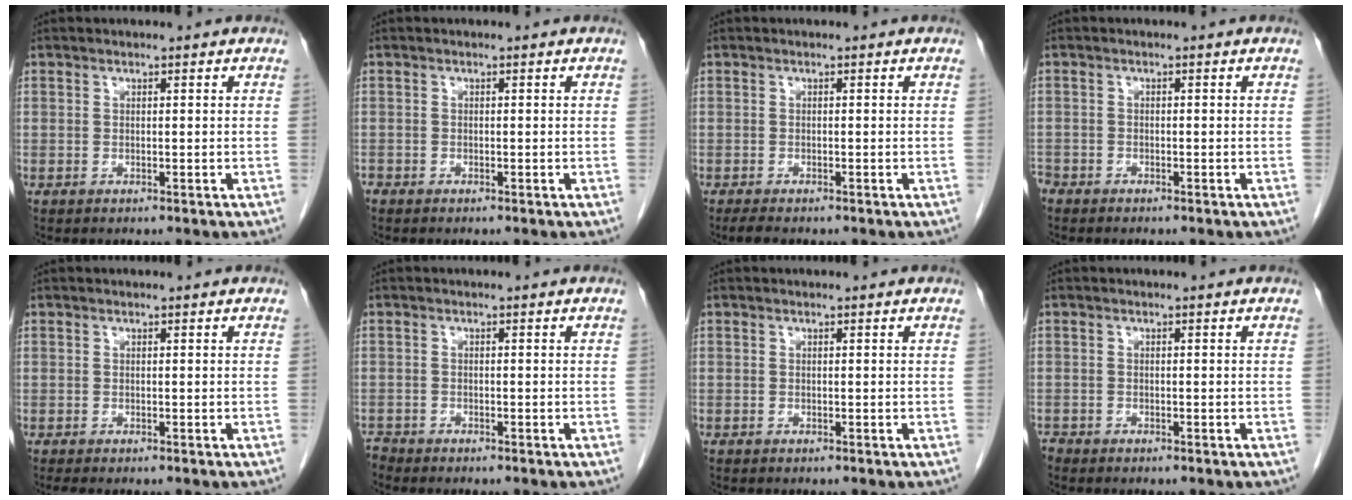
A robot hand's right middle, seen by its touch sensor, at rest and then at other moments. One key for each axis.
{"total": 0.7, "fx": -0.6, "fy": 0.4, "fz": 0.1, "tx": -0.008, "ty": 0.000, "tz": -0.014}
{"total": 2.1, "fx": -1.7, "fy": 0.5, "fz": 1.2, "tx": -0.026, "ty": -0.006, "tz": -0.023}
{"total": 2.6, "fx": -2.3, "fy": 1.2, "fz": 0.5, "tx": -0.015, "ty": -0.001, "tz": -0.041}
{"total": 1.3, "fx": -1.1, "fy": 0.1, "fz": 0.7, "tx": -0.011, "ty": -0.003, "tz": -0.015}
{"total": 1.8, "fx": -1.8, "fy": 0.3, "fz": -0.1, "tx": 0.000, "ty": -0.005, "tz": -0.033}
{"total": 0.0}
{"total": 1.6, "fx": -1.5, "fy": 0.5, "fz": 0.3, "tx": -0.009, "ty": -0.002, "tz": -0.025}